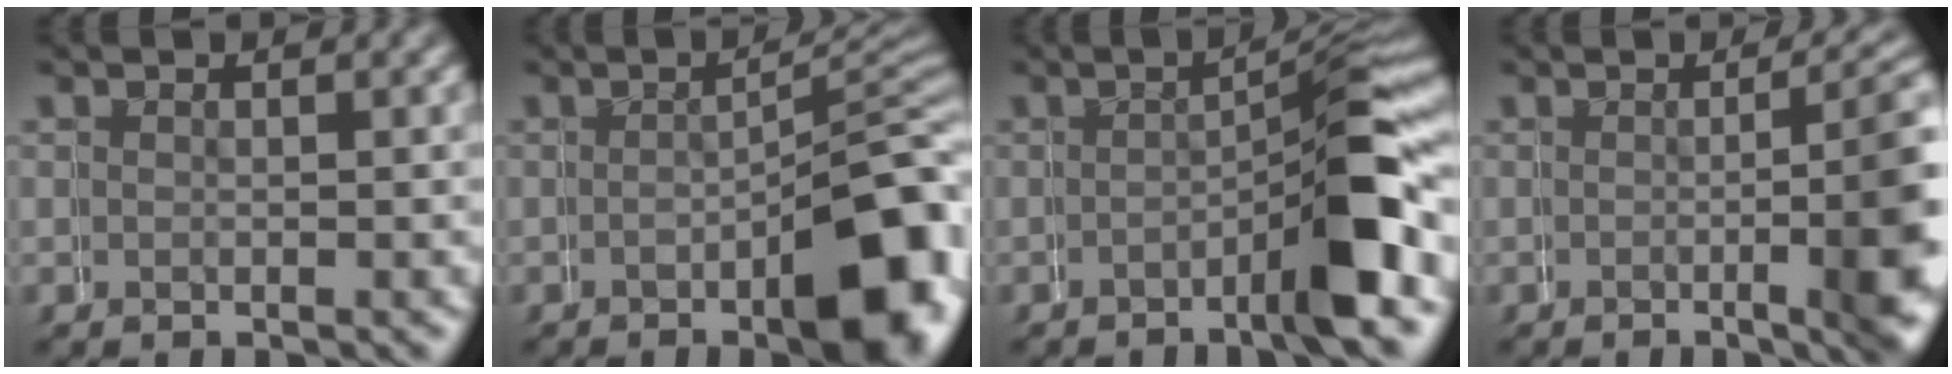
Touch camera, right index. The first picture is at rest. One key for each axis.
{"total": 9.6, "fx": -4.2, "fy": 3.2, "fz": 8.0, "tx": -0.068, "ty": 0.010, "tz": -0.060}
{"total": 7.4, "fx": -2.3, "fy": 0.5, "fz": 7.0, "tx": -0.093, "ty": 0.015, "tz": -0.035}
{"total": 6.6, "fx": -0.9, "fy": 1.1, "fz": 6.4, "tx": -0.048, "ty": 0.004, "tz": -0.016}